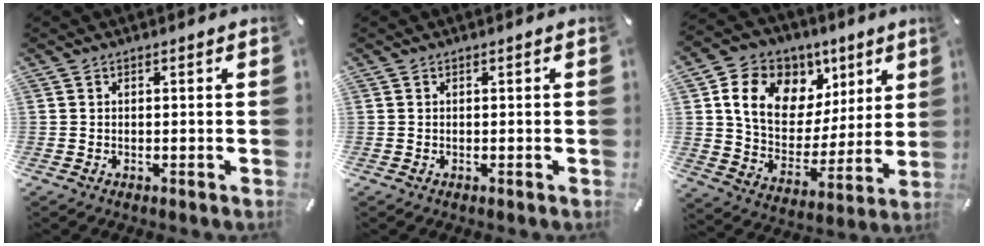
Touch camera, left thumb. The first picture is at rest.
{"total": 0.0}
{"total": 14.9, "force": [7.3, 11.3, 6.4], "torque": [-0.111, -0.038, 0.139]}